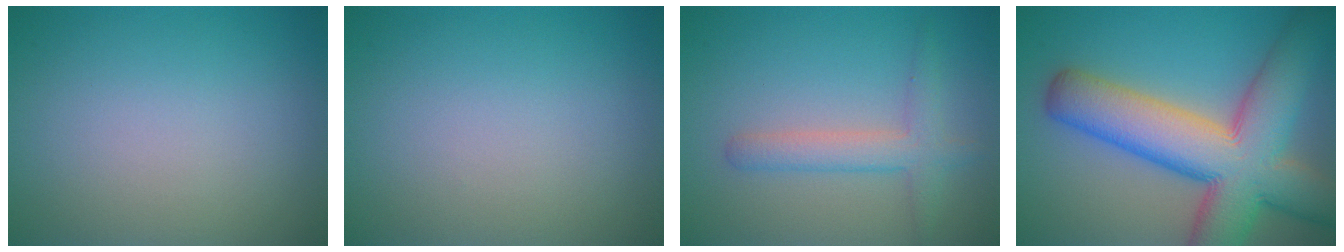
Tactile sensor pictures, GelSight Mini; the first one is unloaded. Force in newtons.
{"total": 0.0}
{"total": 2.8, "press": 2.8, "slide": 0.1}
{"total": 12.8, "press": 12.7, "slide": 0.6}